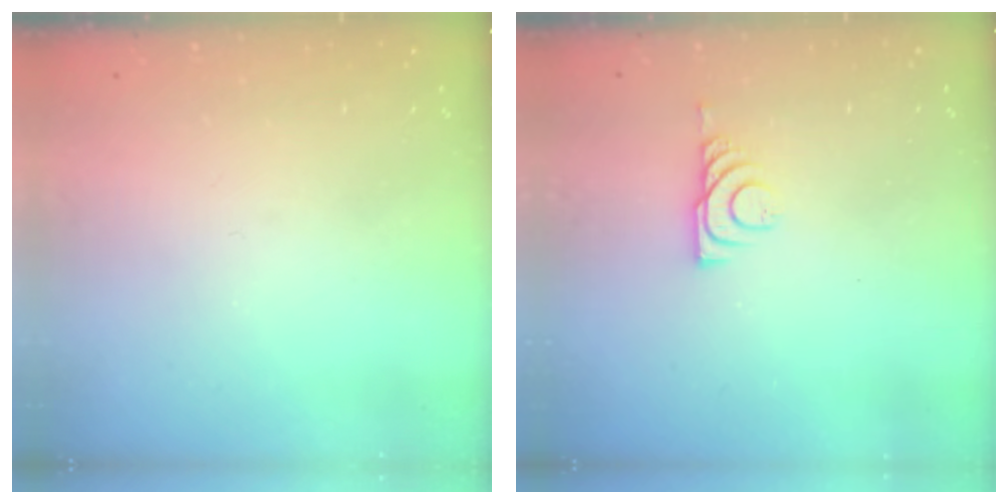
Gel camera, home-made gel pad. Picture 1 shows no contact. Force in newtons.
{"total": 5.8, "press": 5.7, "slide": 0.8}